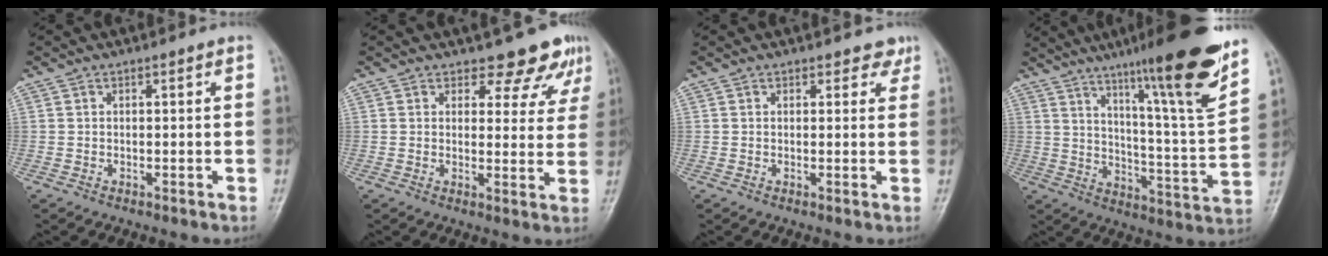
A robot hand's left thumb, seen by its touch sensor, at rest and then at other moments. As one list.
[{"total": 7.3, "force": [6.2, 3.4, 1.8], "torque": [0.015, -0.041, 0.061]}, {"total": 2.3, "force": [1.8, 1.5, 0.4], "torque": [0.021, -0.010, 0.012]}, {"total": 21.4, "force": [14.3, 1.4, 15.9], "torque": [-0.211, -0.070, 0.220]}]